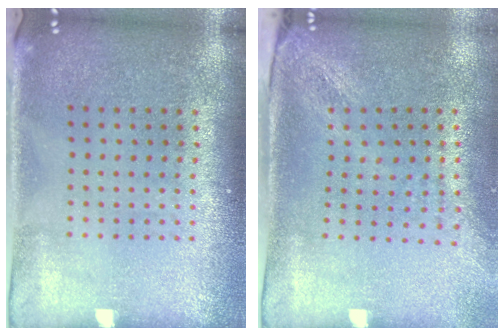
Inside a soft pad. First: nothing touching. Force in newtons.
{"total": 2.1, "press": 1.7, "slide": 1.3}